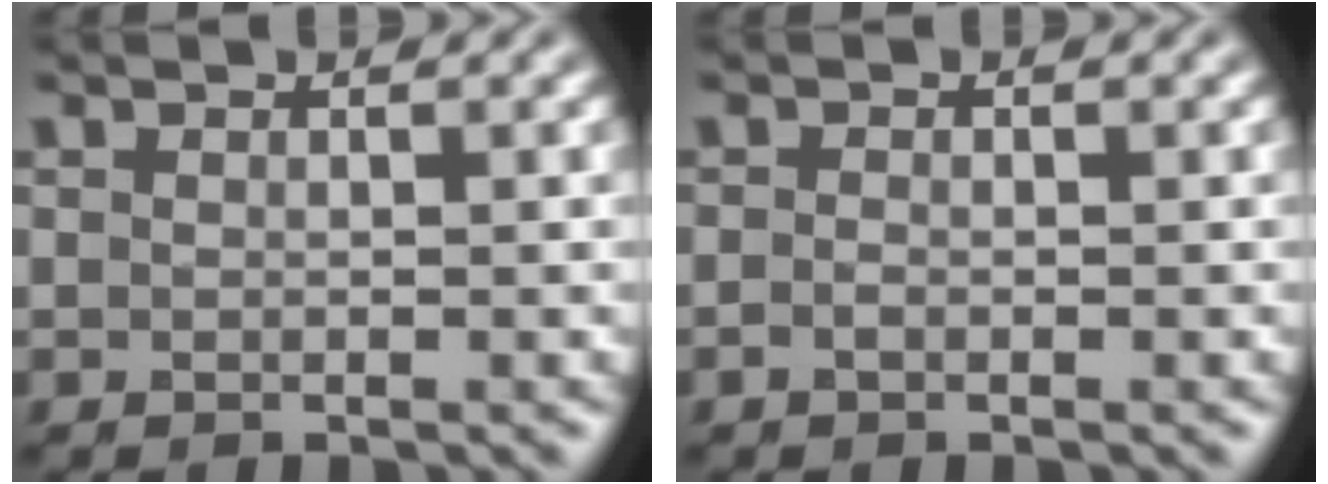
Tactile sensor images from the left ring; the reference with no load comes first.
{"total": 0.7, "force": [-0.3, 0.3, 0.5], "torque": [-0.012, -0.002, -0.007]}